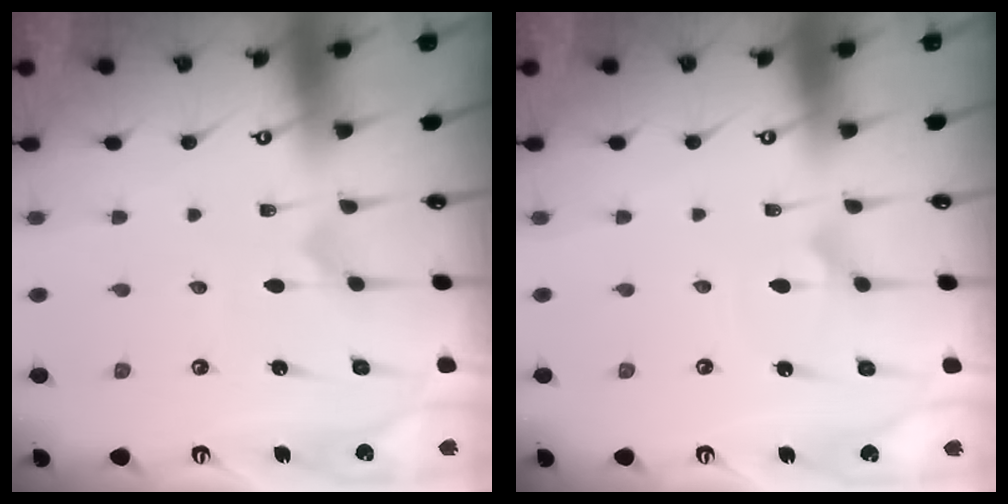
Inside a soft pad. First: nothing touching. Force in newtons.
{"total": 2.1, "press": 2.1, "slide": 0.0}